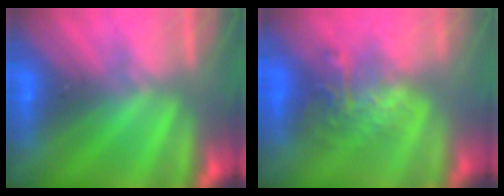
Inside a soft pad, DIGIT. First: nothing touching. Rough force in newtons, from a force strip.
{"total": 7.8}